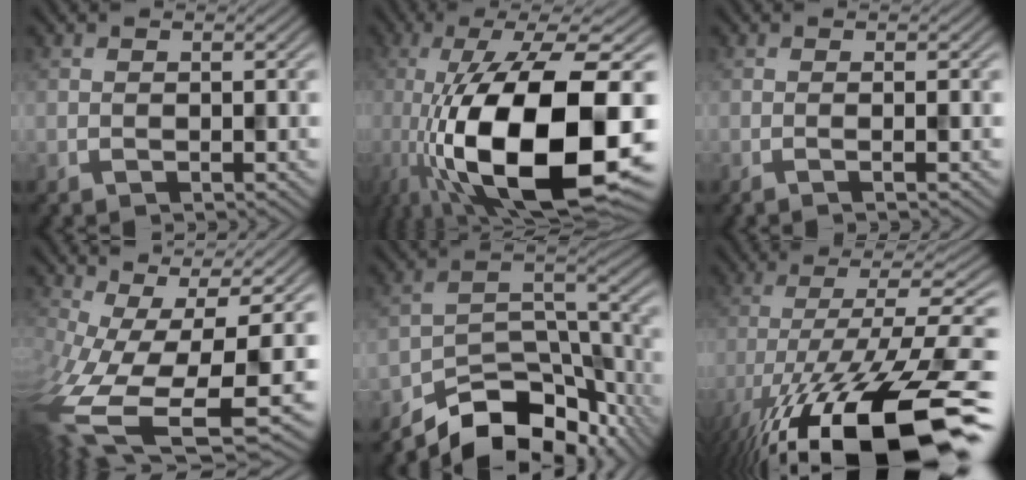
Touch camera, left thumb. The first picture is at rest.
{"total": 18.4, "force": [-5.4, 6.8, 16.2], "torque": [-0.294, -0.010, -0.086]}
{"total": 1.8, "force": [-0.4, 0.5, 1.7], "torque": [-0.018, 0.006, -0.013]}
{"total": 15.0, "force": [-4.2, 6.2, 13.0], "torque": [-0.284, -0.057, -0.042]}
{"total": 11.3, "force": [-9.5, 4.4, 4.2], "torque": [-0.053, -0.002, -0.163]}
{"total": 18.5, "force": [-10.6, 6.0, 14.0], "torque": [-0.239, -0.012, -0.171]}